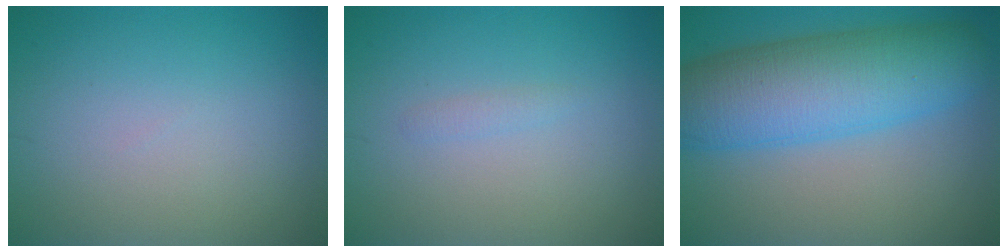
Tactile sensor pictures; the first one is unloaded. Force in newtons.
{"total": 0.6, "press": 0.6, "slide": 0.1}
{"total": 9.8, "press": 9.8, "slide": 0.1}